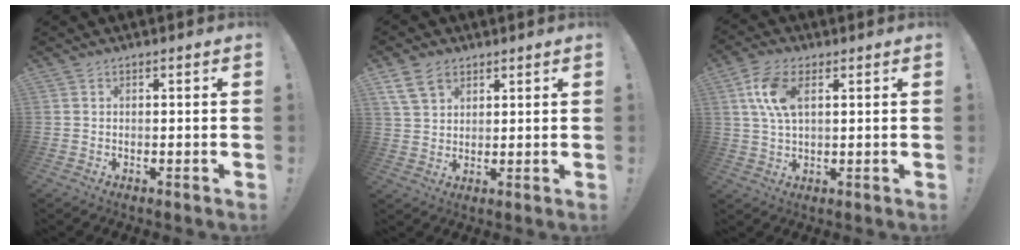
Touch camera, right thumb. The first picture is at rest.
{"total": 8.3, "force": [4.7, 5.6, 4.0], "torque": [-0.076, -0.006, 0.096]}
{"total": 9.7, "force": [3.2, 5.2, 7.5], "torque": [-0.162, 0.004, 0.057]}